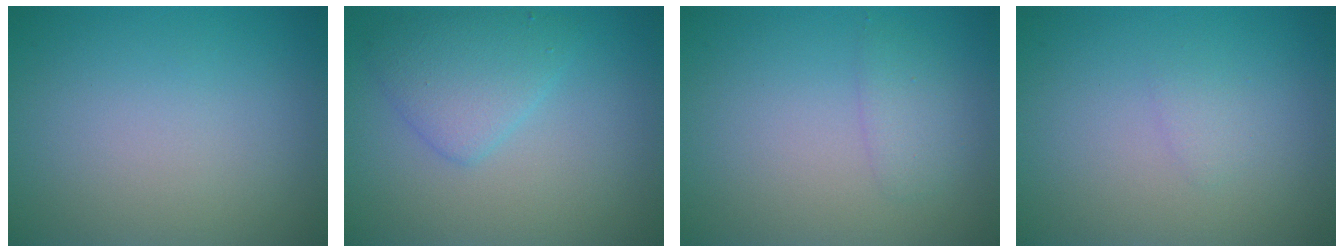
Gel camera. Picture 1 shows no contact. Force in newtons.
{"total": 3.2, "press": 3.2, "slide": 0.1}
{"total": 1.4, "press": 1.4, "slide": 0.1}
{"total": 0.8, "press": 0.8, "slide": 0.1}